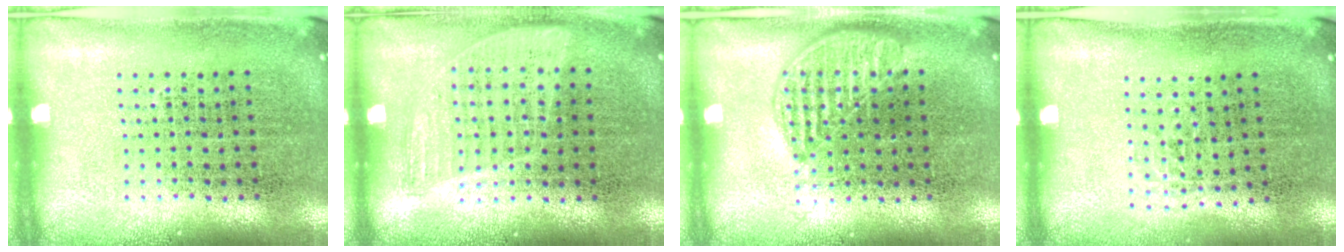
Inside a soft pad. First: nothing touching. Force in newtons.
{"total": 0.9, "press": 0.8, "slide": 0.4}
{"total": 0.9, "press": 0.8, "slide": 0.4}
{"total": 0.6, "press": 0.5, "slide": 0.5}